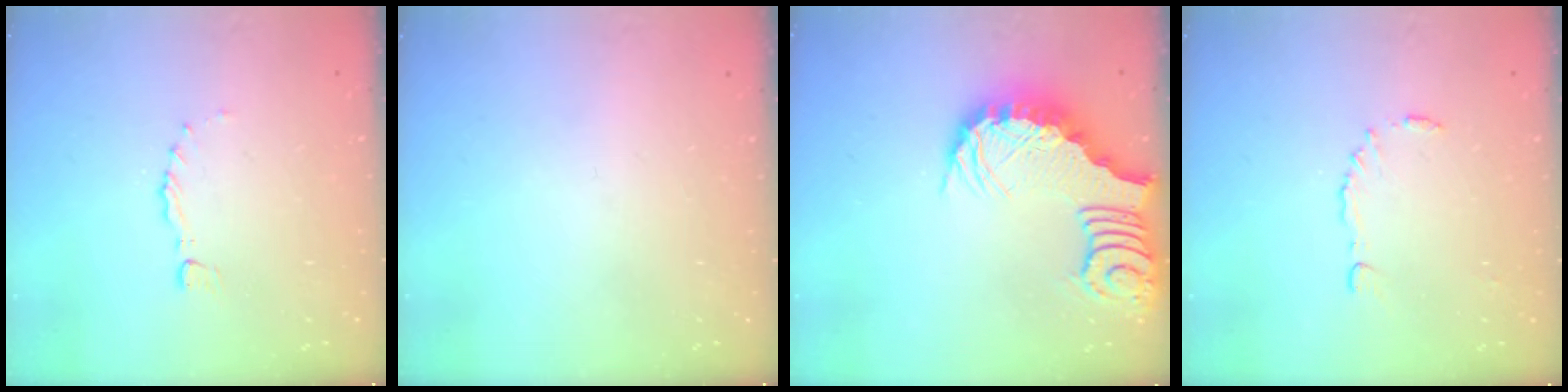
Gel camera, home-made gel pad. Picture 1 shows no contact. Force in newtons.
{"total": 0.0}
{"total": 3.8, "press": 3.7, "slide": 0.7}
{"total": 7.6, "press": 7.5, "slide": 0.4}